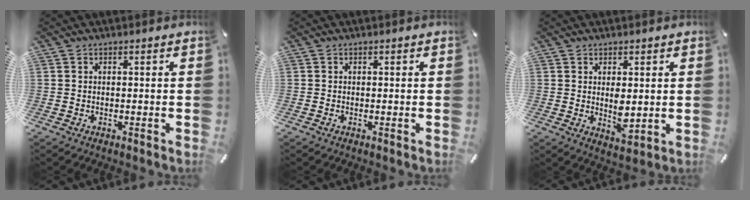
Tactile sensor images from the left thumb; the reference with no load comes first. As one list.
[{"total": 0.0}, {"total": 5.0, "force": [0.9, 2.7, 4.1], "torque": [-0.072, -0.005, 0.014]}]